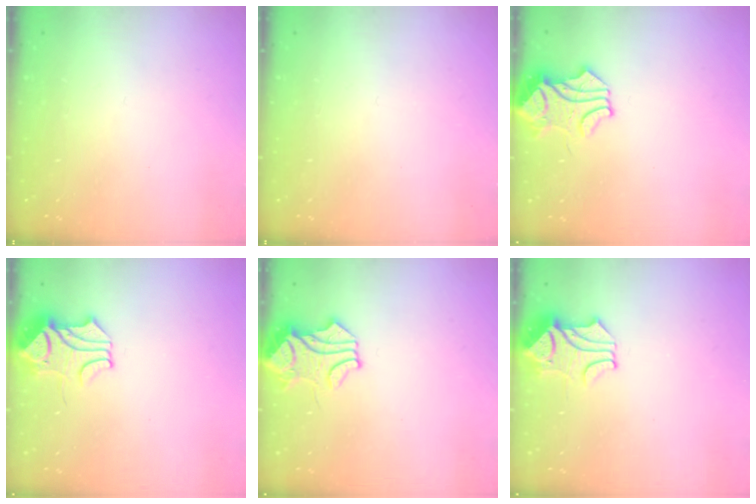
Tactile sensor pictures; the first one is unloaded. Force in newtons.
{"total": 0.0}
{"total": 1.7, "press": 1.5, "slide": 0.8}
{"total": 1.8, "press": 1.6, "slide": 0.7}
{"total": 1.9, "press": 1.8, "slide": 0.8}
{"total": 1.8, "press": 1.4, "slide": 1.2}